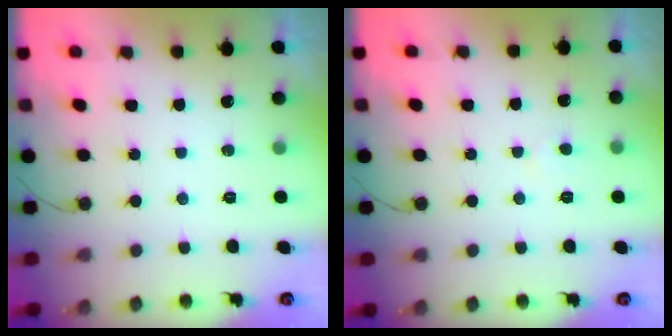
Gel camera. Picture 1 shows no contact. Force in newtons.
{"total": 2.8, "press": 2.7, "slide": 0.4}